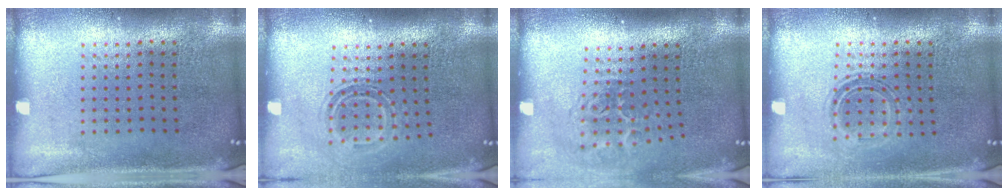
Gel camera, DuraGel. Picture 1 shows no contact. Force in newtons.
{"total": 1.5, "press": 1.0, "slide": 1.1}
{"total": 1.9, "press": 1.2, "slide": 1.4}
{"total": 1.1, "press": 1.0, "slide": 0.5}